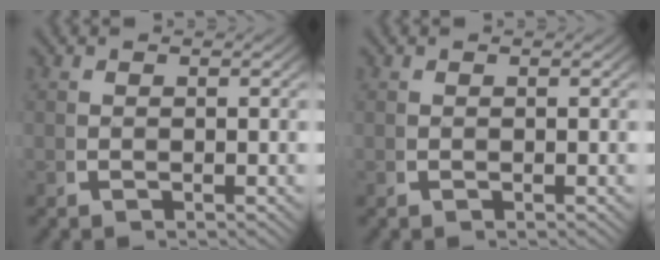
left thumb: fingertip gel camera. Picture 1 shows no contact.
{"total": 0.0}